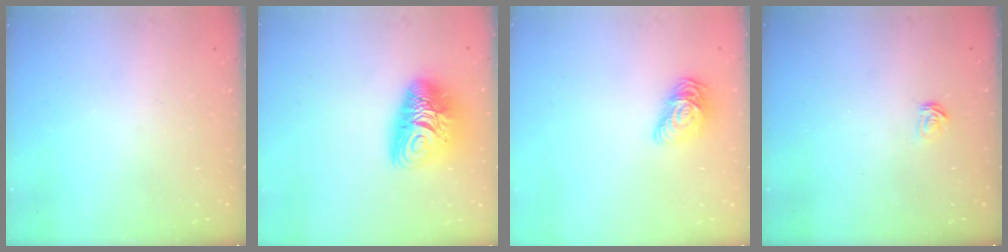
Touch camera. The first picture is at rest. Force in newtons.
{"total": 12.7, "press": 12.6, "slide": 1.3}
{"total": 10.6, "press": 10.6, "slide": 1.0}
{"total": 3.2, "press": 3.2, "slide": 0.2}